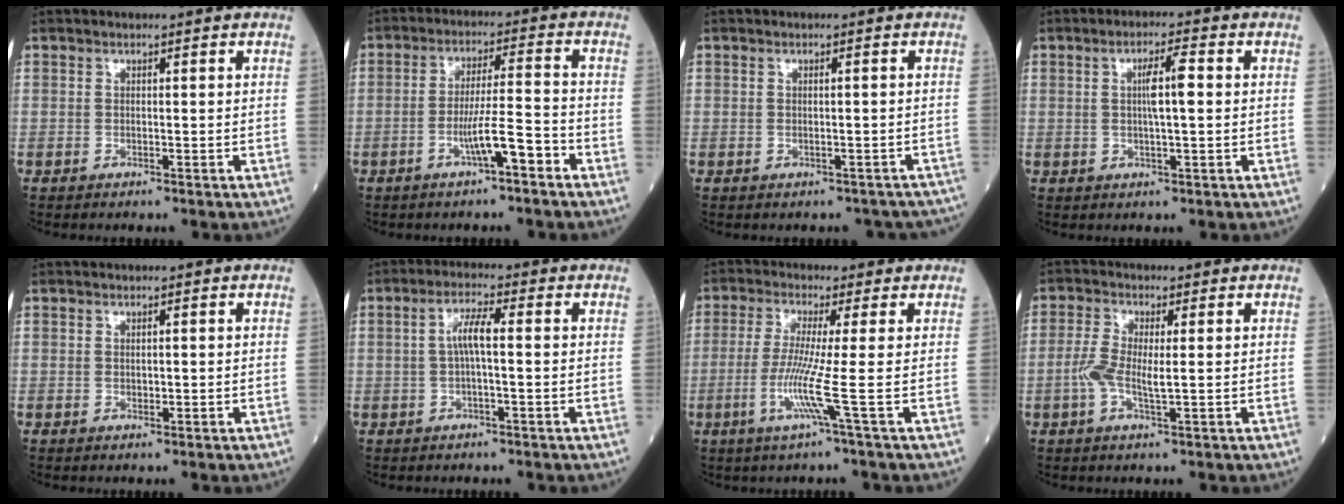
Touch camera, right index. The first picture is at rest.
{"total": 6.5, "force": [-3.5, 0.5, 5.5], "torque": [-0.102, 0.010, -0.059]}
{"total": 5.8, "force": [-4.4, 3.4, 1.5], "torque": [-0.013, 0.028, -0.046]}
{"total": 4.7, "force": [0.5, 0.5, 4.7], "torque": [-0.085, 0.006, 0.009]}
{"total": 0.7, "force": [0.1, 0.4, 0.5], "torque": [-0.012, -0.001, 0.004]}
{"total": 4.4, "force": [0.2, 0.9, 4.3], "torque": [-0.089, 0.013, 0.005]}
{"total": 6.6, "force": [-1.7, -1.9, 6.1], "torque": [-0.130, -0.018, -0.041]}
{"total": 4.7, "force": [-0.5, 1.3, 4.5], "torque": [-0.109, 0.000, -0.013]}